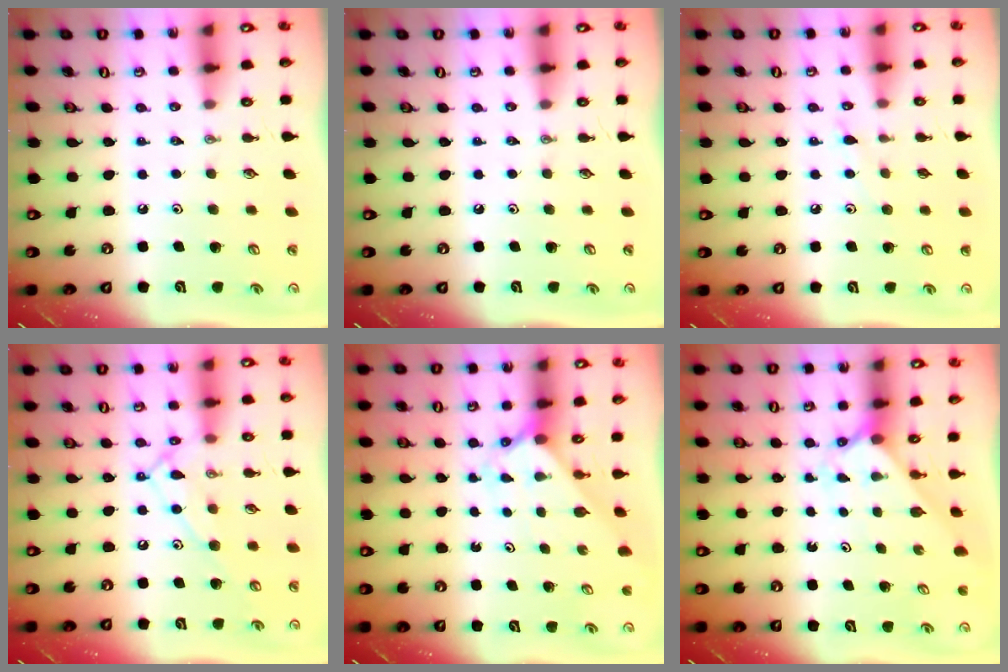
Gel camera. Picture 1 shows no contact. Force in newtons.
{"total": 0.0}
{"total": 5.9, "press": 5.8, "slide": 0.7}
{"total": 12.9, "press": 12.9, "slide": 0.9}
{"total": 1.9, "press": 1.9, "slide": 0.1}
{"total": 1.9, "press": 1.9, "slide": 0.2}